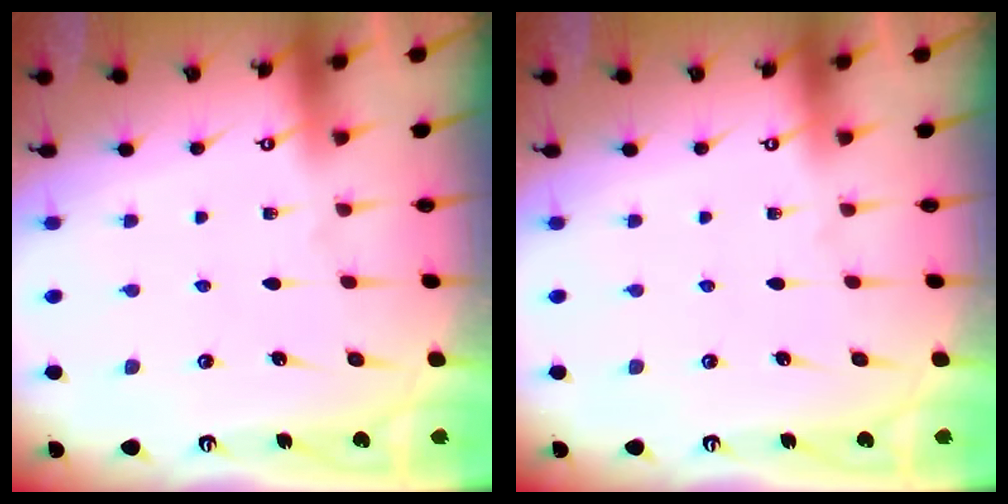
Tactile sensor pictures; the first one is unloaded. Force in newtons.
{"total": 0.0}